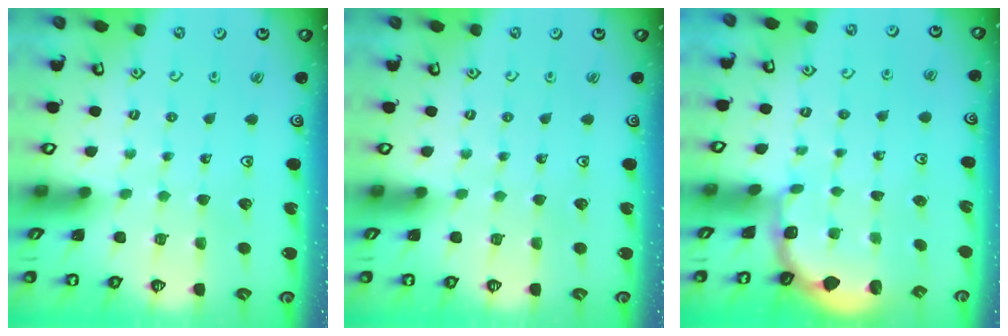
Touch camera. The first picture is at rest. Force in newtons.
{"total": 0.0}
{"total": 1.9, "press": 1.8, "slide": 0.7}